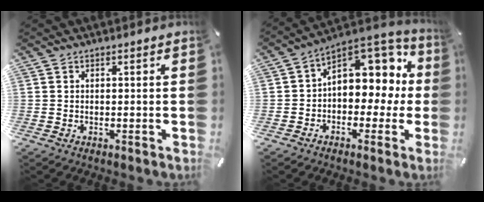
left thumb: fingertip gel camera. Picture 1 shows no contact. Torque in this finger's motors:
{"motor_torque": [0.76, 1.25, 0.80, -0.49, 0.37]}